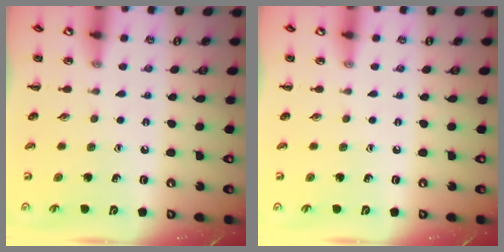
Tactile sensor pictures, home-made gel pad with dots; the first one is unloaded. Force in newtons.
{"total": 0.0}